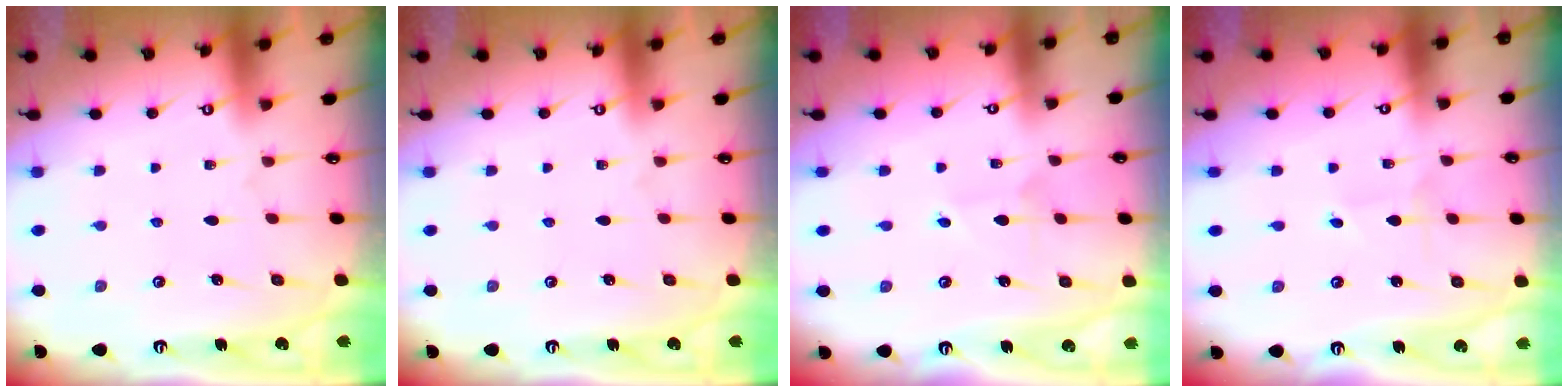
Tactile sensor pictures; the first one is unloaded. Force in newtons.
{"total": 0.0}
{"total": 2.6, "press": 2.6, "slide": 0.2}
{"total": 0.6, "press": 0.6, "slide": 0.1}